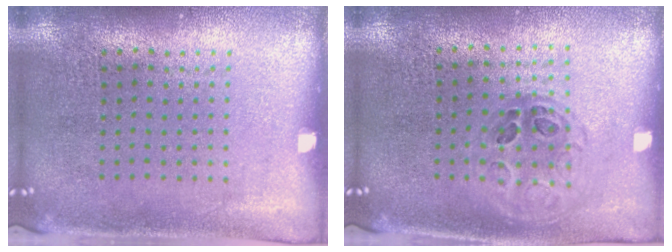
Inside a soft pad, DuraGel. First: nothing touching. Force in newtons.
{"total": 1.1, "press": 1.0, "slide": 0.5}